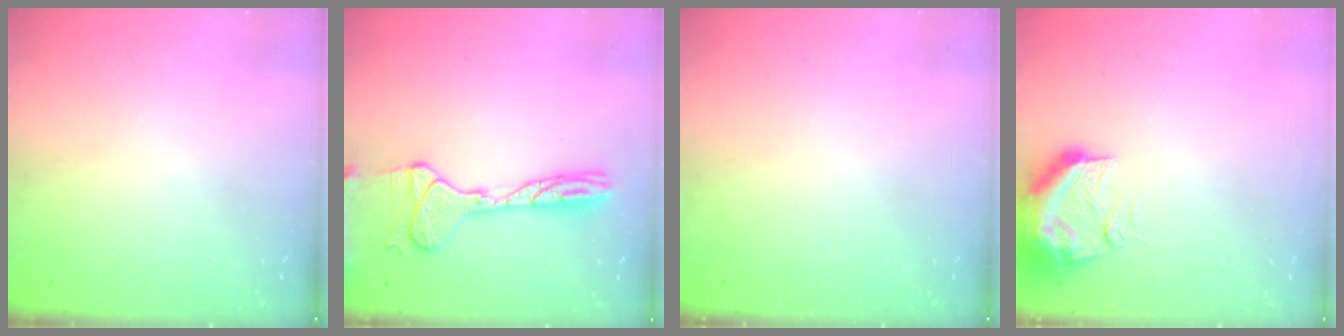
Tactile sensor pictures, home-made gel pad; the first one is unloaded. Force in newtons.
{"total": 15.3, "press": 15.1, "slide": 2.2}
{"total": 0.0}
{"total": 14.3, "press": 12.3, "slide": 7.3}